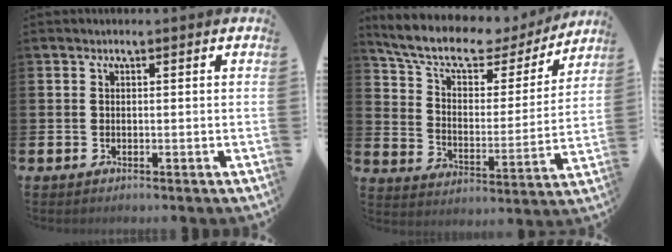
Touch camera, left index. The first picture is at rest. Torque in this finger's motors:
{"motor_torque": [1.16, -0.98, 0.62, 0.21]}